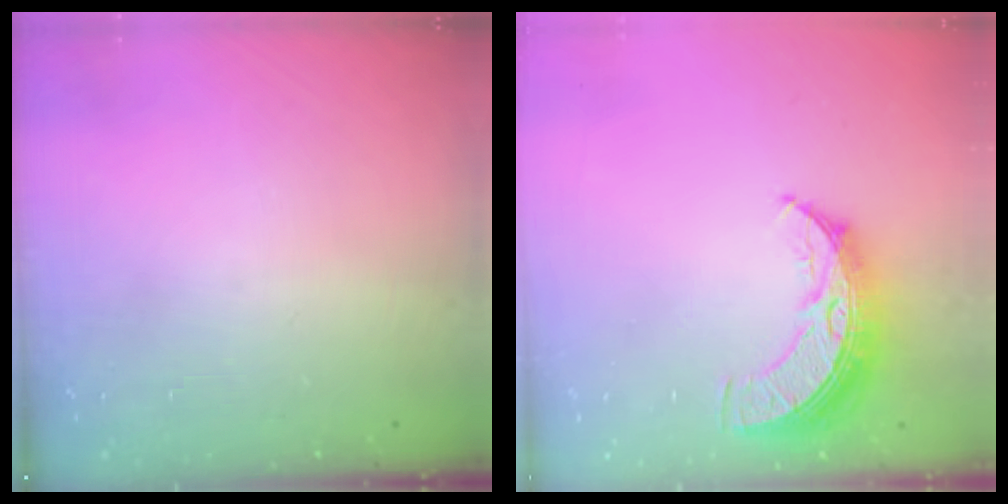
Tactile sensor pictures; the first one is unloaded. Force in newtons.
{"total": 9.4, "press": 9.4, "slide": 0.7}